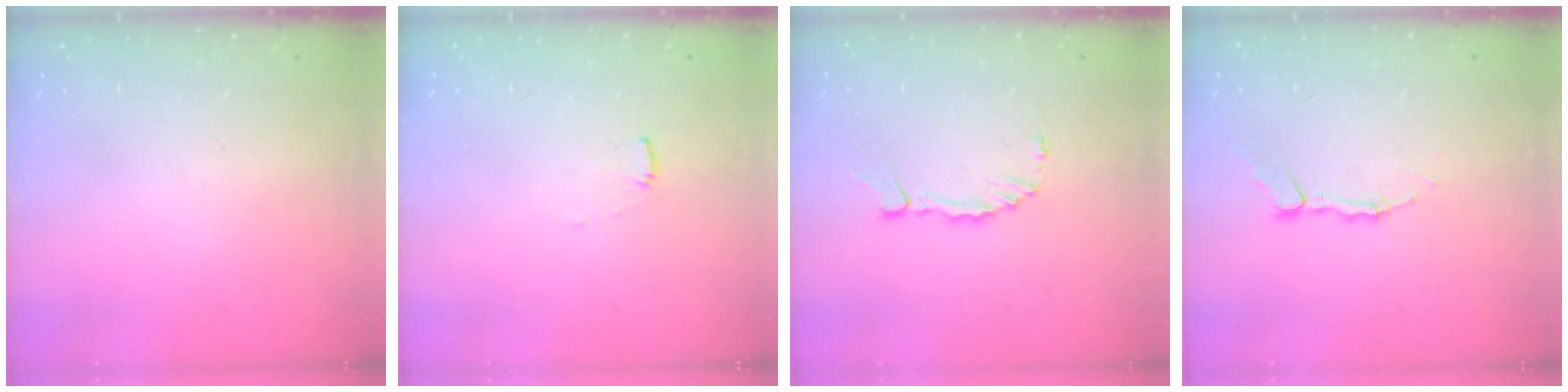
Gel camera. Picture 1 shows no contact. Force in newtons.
{"total": 6.0, "press": 5.9, "slide": 0.4}
{"total": 1.7, "press": 1.6, "slide": 0.4}
{"total": 4.9, "press": 4.9, "slide": 0.3}